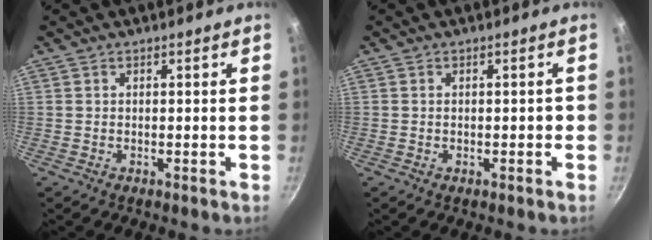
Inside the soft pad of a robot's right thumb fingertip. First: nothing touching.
{"total": 1.2, "force": [-0.2, 0.8, 0.9], "torque": [-0.002, 0.005, -0.005]}